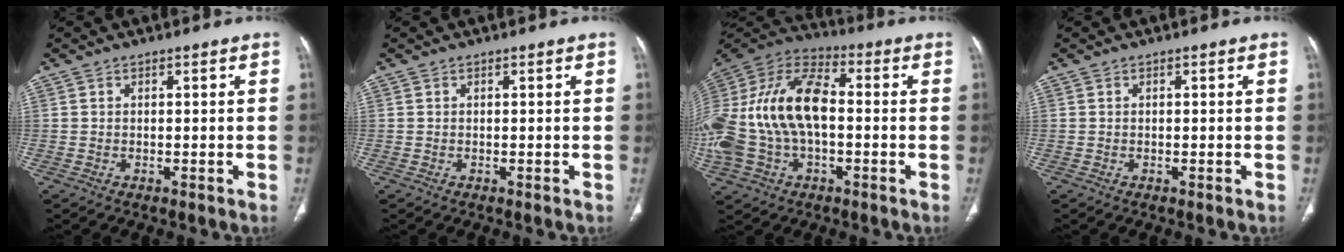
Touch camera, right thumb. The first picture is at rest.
{"total": 0.0}
{"total": 22.9, "force": [-0.7, 13.7, 18.4], "torque": [-0.394, 0.032, -0.011]}
{"total": 0.0}